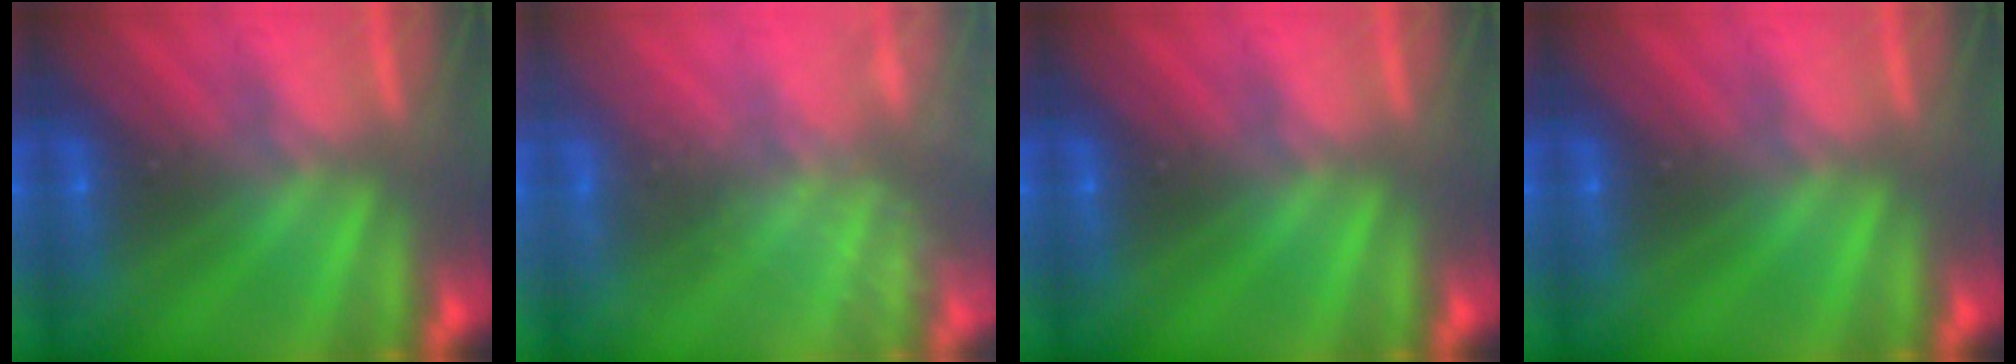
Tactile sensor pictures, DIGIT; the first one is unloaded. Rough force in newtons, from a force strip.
{"total": 2.4}
{"total": 0.0}
{"total": 0.0}